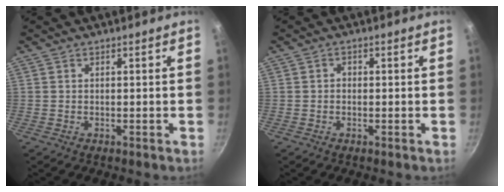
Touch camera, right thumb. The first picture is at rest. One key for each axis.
{"total": 1.1, "fx": -0.1, "fy": 0.9, "fz": 0.5, "tx": -0.008, "ty": 0.005, "tz": -0.004}